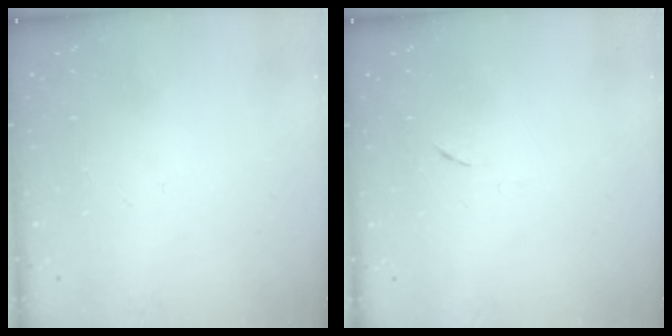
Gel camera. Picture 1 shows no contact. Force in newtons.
{"total": 3.2, "press": 3.1, "slide": 0.4}